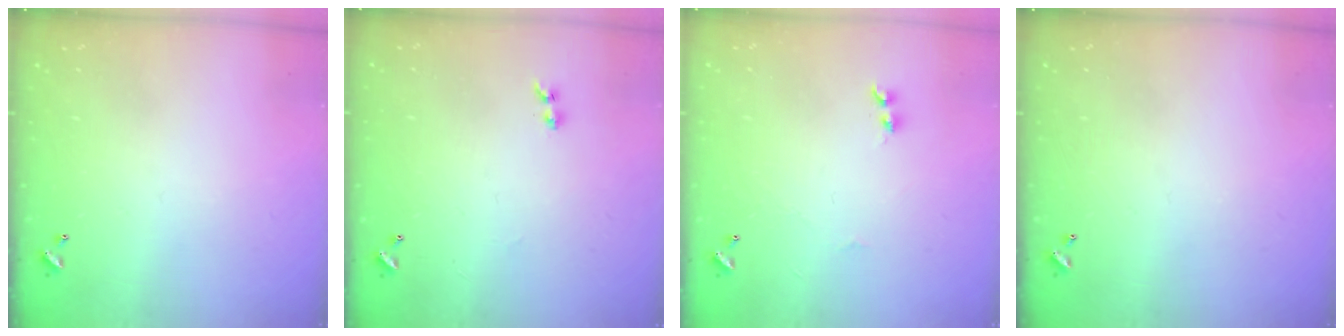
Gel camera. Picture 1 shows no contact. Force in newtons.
{"total": 1.3, "press": 1.1, "slide": 0.7}
{"total": 2.0, "press": 1.9, "slide": 0.6}
{"total": 0.0}